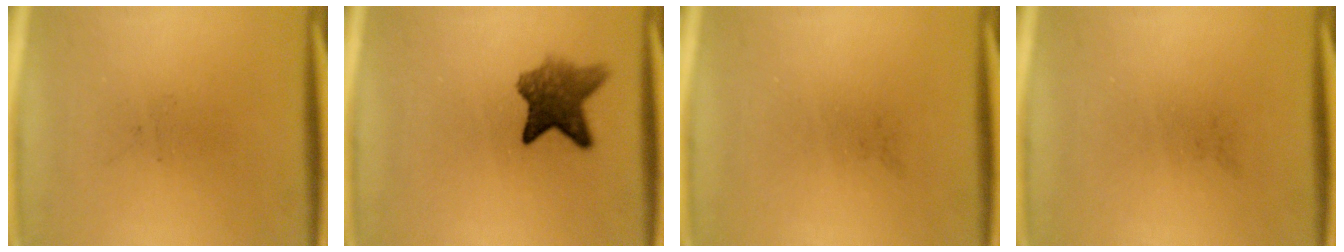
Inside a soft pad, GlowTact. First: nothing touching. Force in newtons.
{"total": 7.0}
{"total": 0.0}
{"total": 0.0}